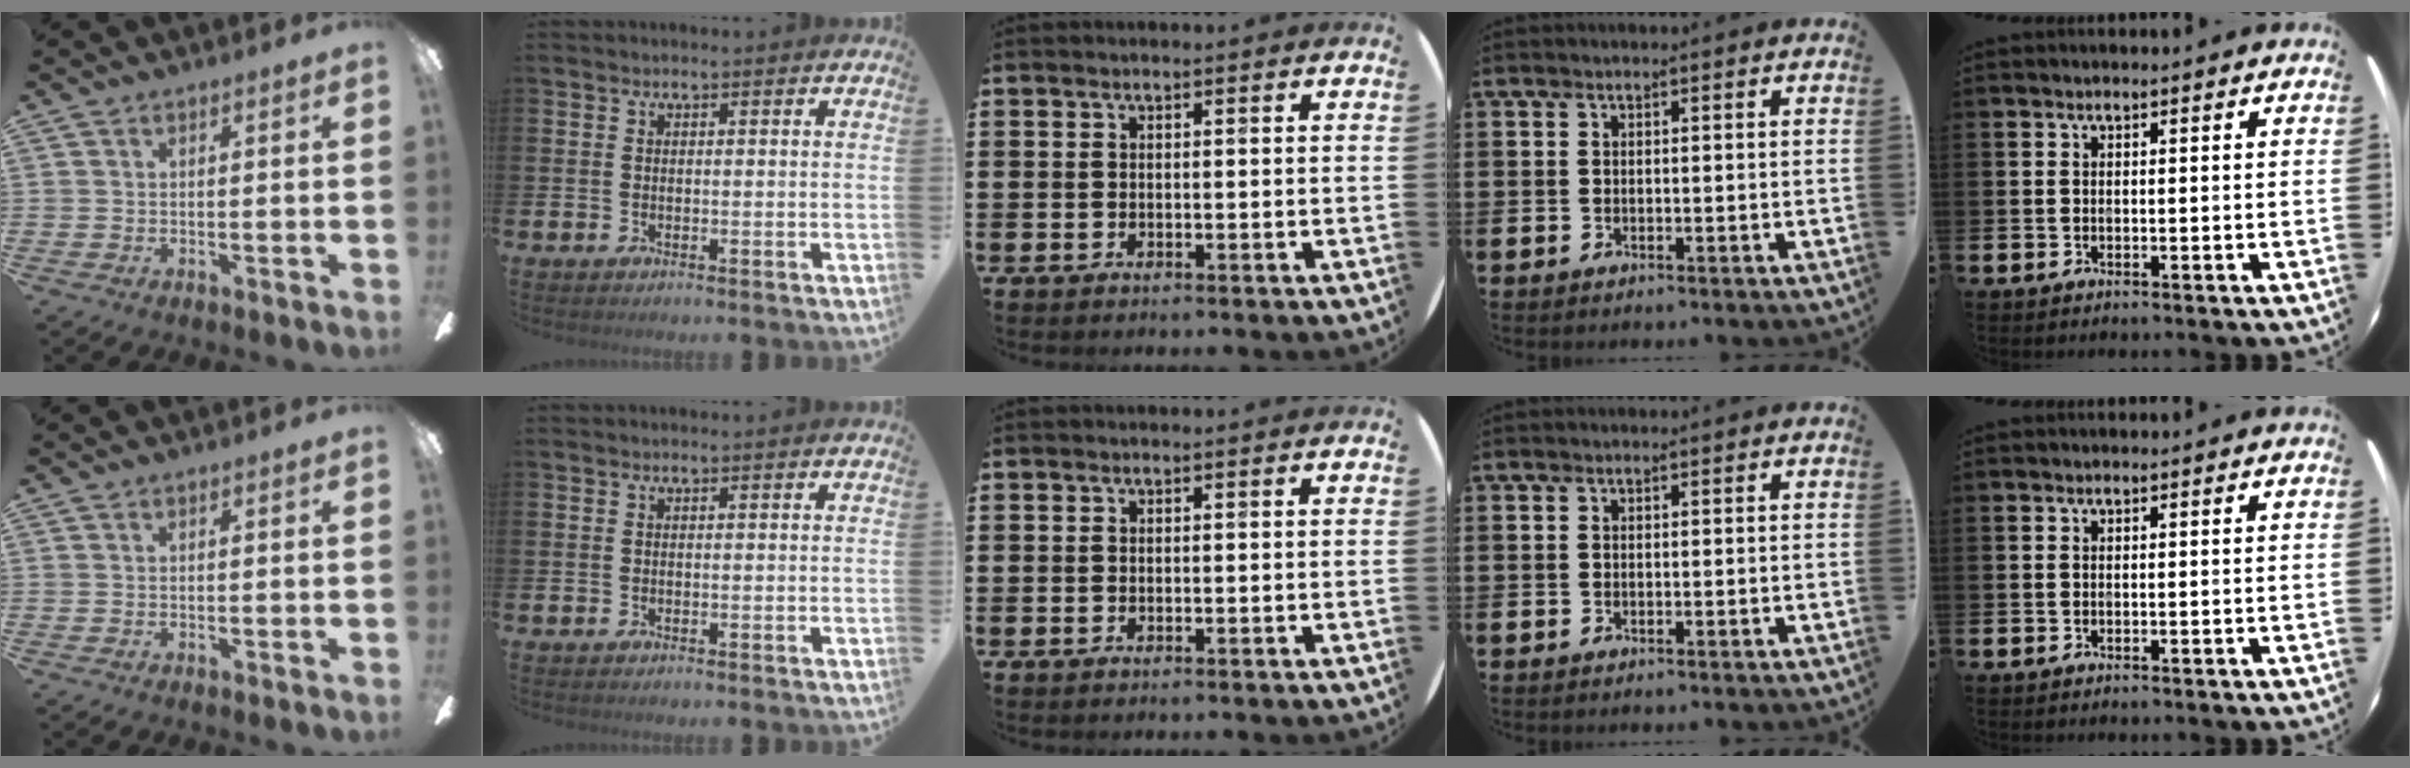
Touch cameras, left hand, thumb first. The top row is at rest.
{}